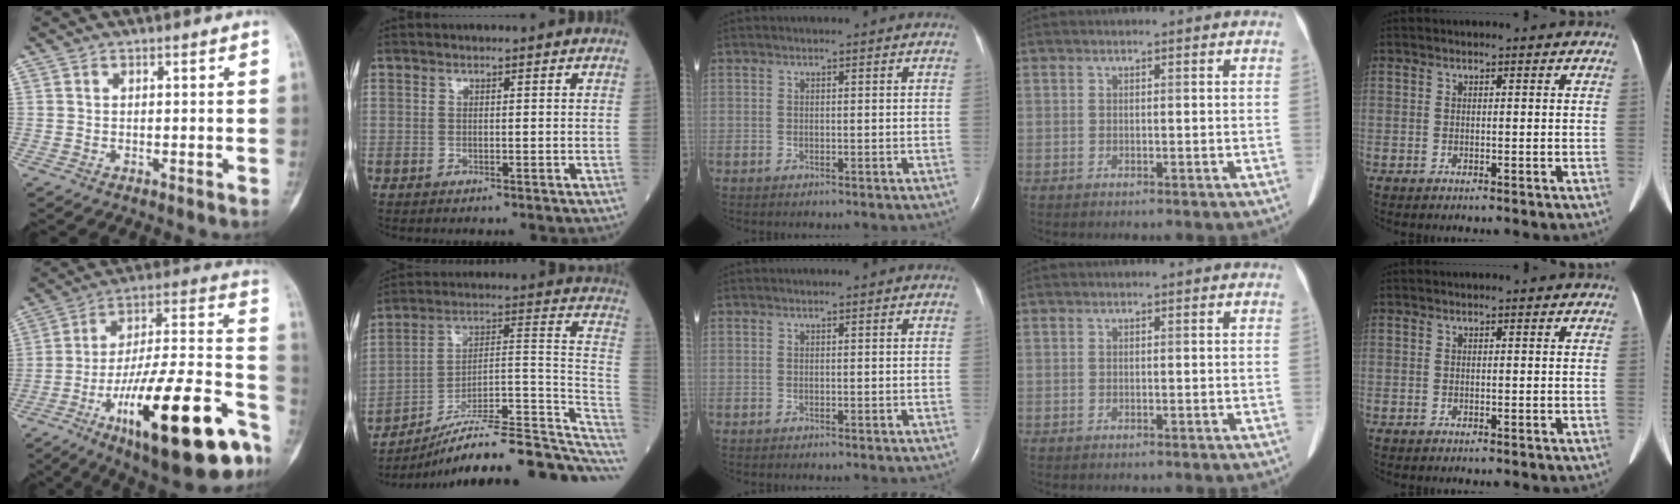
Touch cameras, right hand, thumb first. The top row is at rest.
{"thumb": {"total": 31.6, "force": [-15.4, 9.1, 26.1], "torque": [-0.356, 0.071, -0.237]}, "index": {"total": 20.5, "force": [-17.3, 2.7, 10.6], "torque": [-0.092, 0.053, -0.260]}}